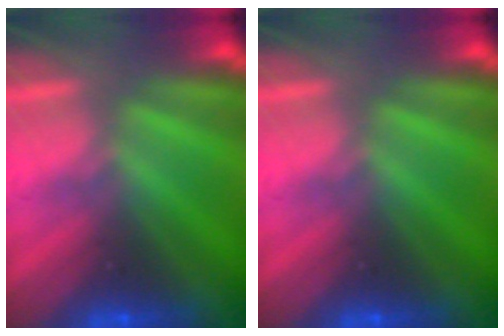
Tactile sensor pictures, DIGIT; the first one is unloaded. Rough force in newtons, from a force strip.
{"total": 0.0}